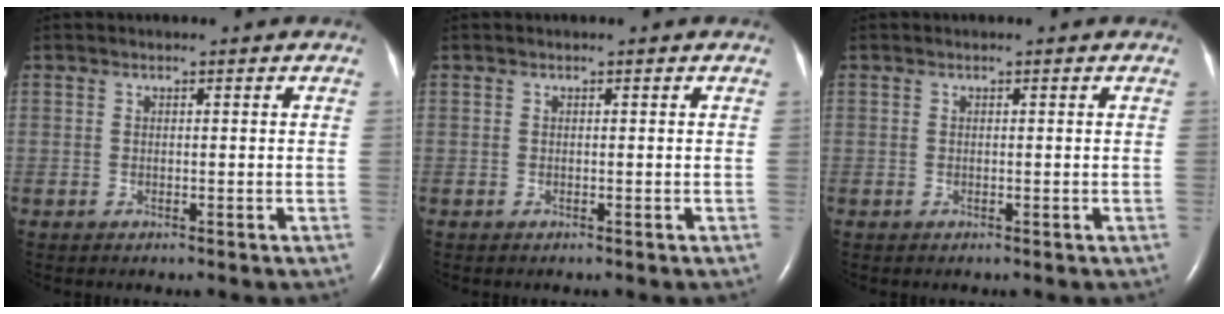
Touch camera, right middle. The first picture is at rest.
{"total": 0.0}
{"total": 0.0}